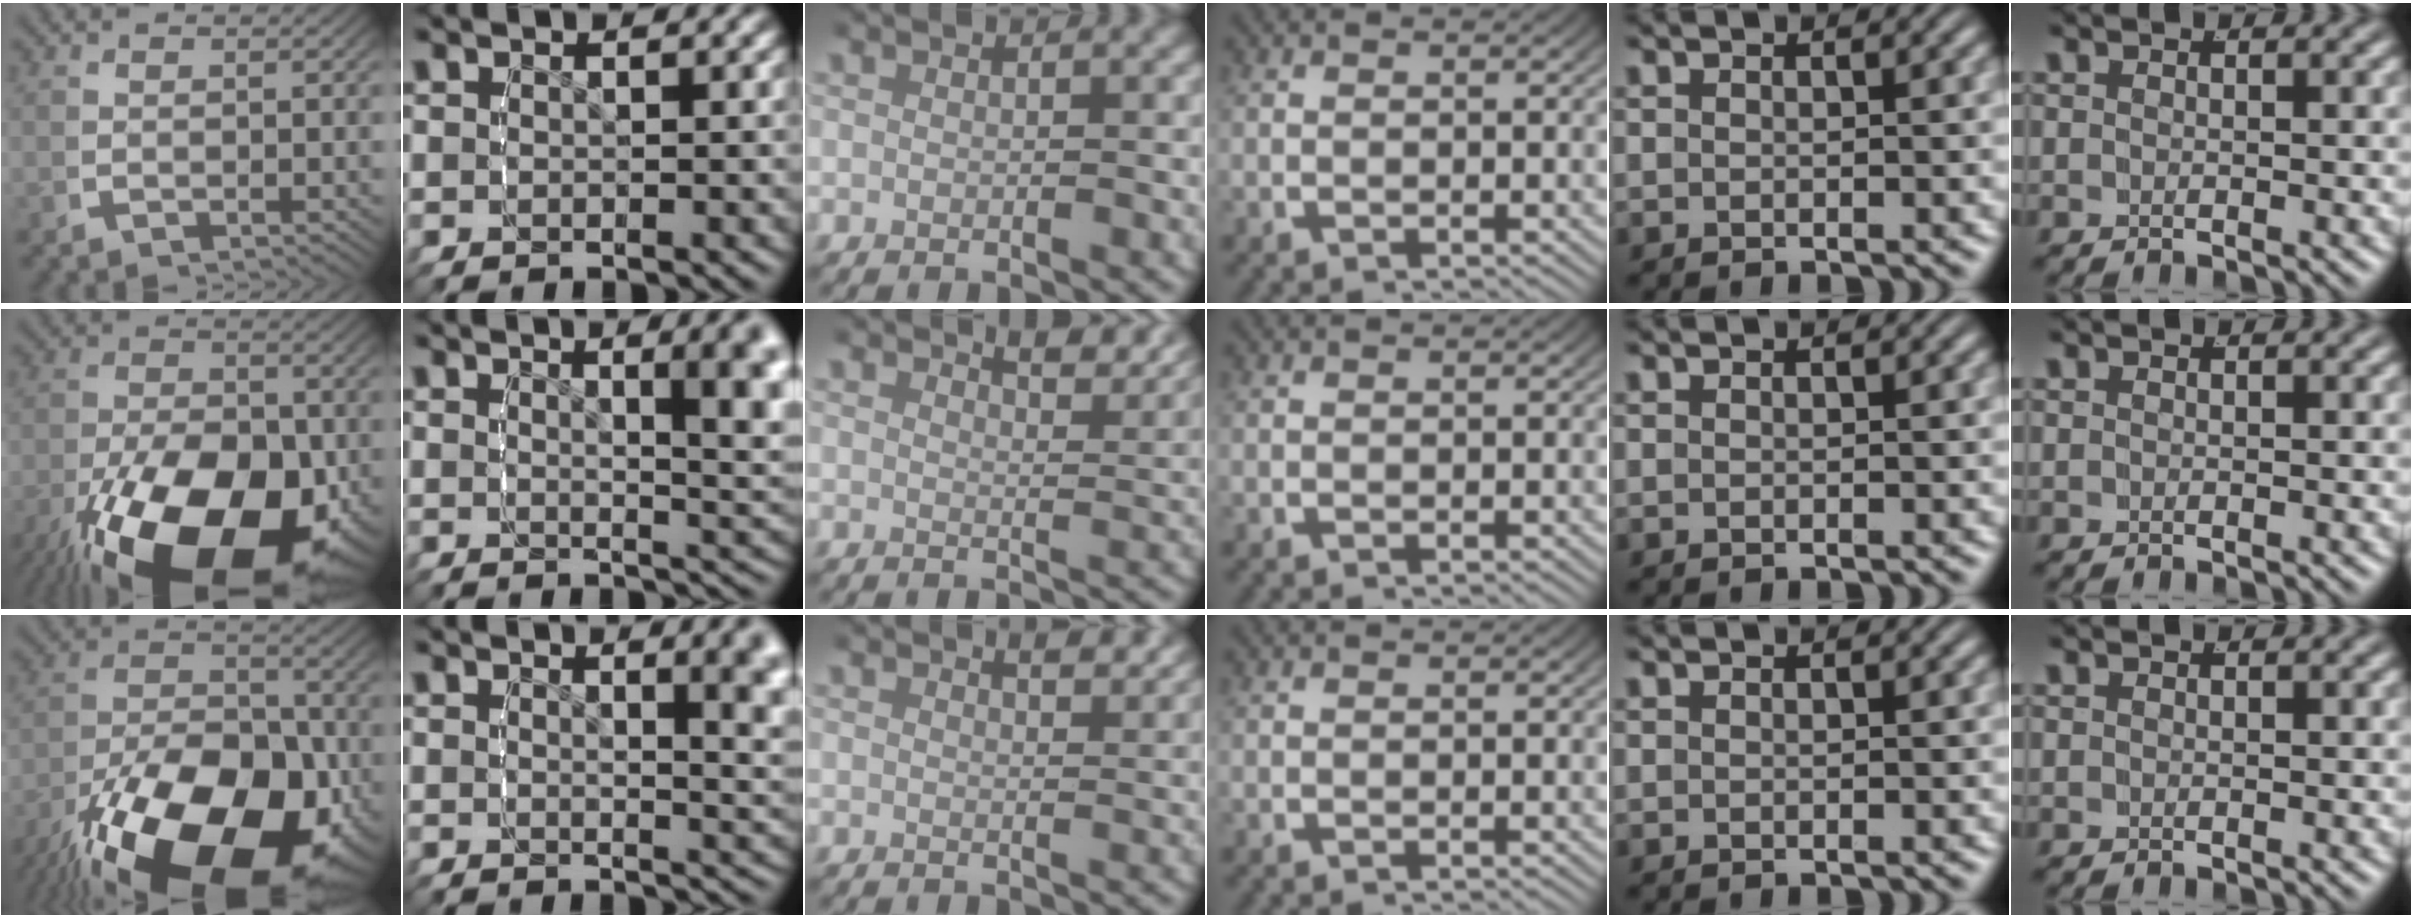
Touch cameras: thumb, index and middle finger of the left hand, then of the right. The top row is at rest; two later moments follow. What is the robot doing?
{"motion": "lift_and_place", "object": "screwdriver"}